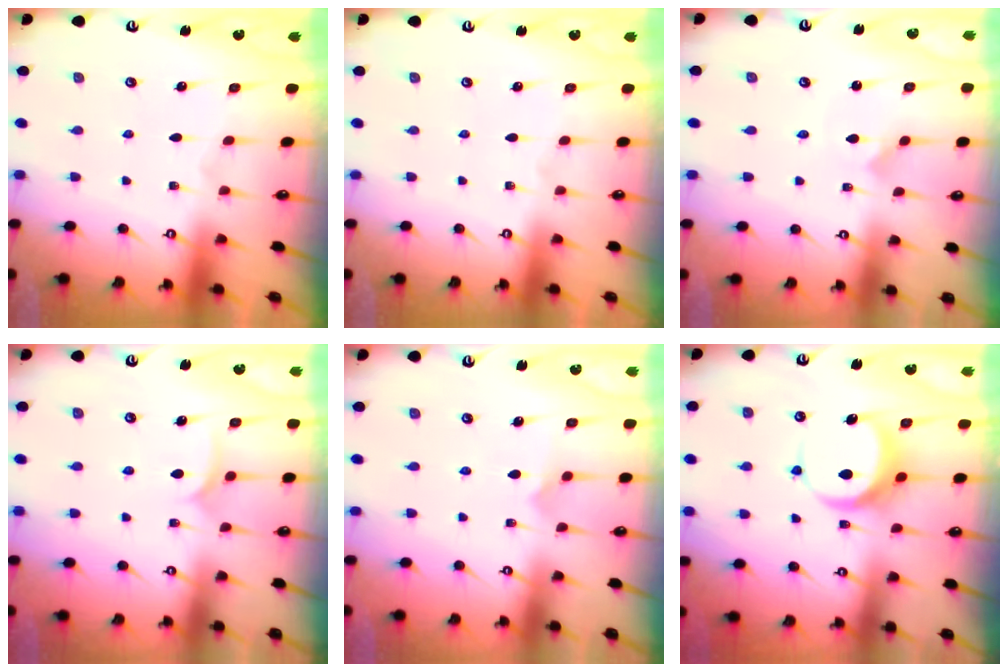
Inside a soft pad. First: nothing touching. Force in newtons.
{"total": 0.0}
{"total": 1.6, "press": 1.6, "slide": 0.1}
{"total": 6.5, "press": 6.5, "slide": 0.3}
{"total": 4.6, "press": 4.6, "slide": 0.4}
{"total": 7.7, "press": 7.7, "slide": 0.9}